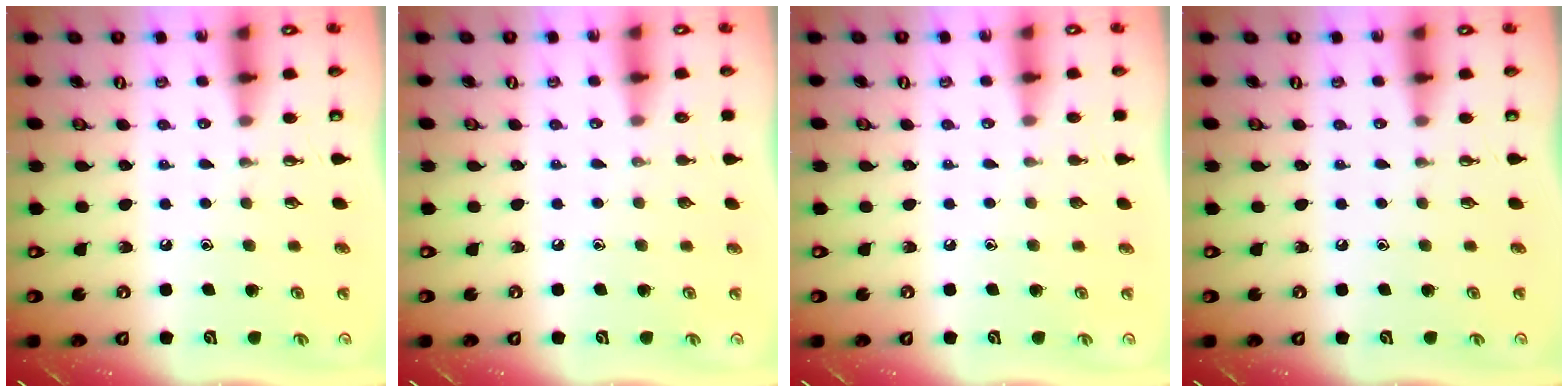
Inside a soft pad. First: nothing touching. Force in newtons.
{"total": 0.0}
{"total": 0.0}
{"total": 0.0}